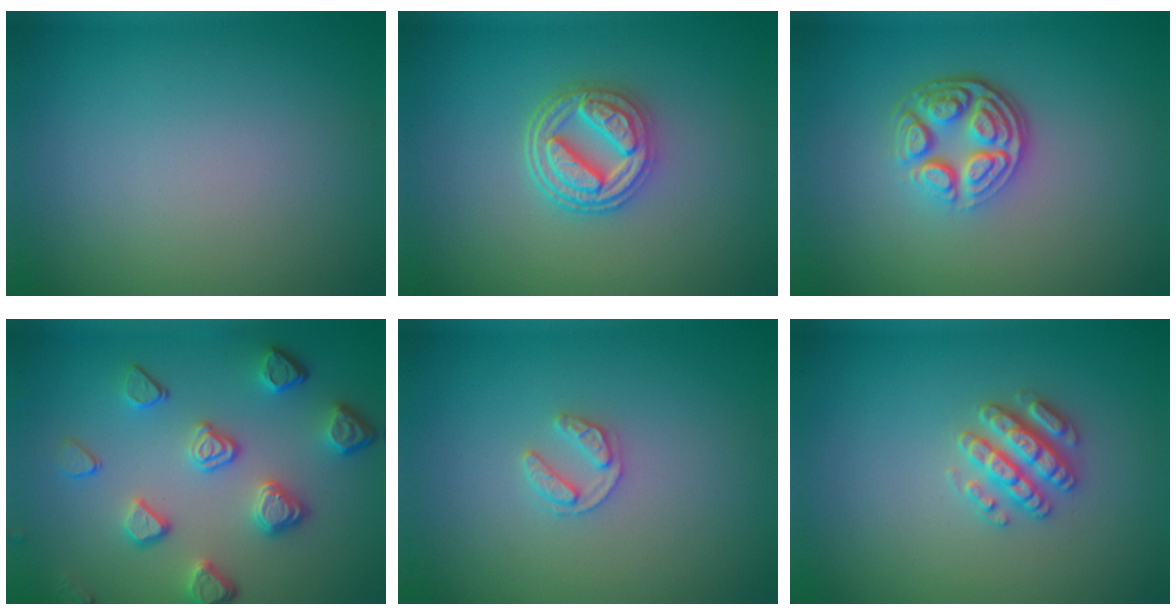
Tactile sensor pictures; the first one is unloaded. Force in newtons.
{"total": 4.6, "press": 3.7, "slide": 2.7}
{"total": 4.8, "press": 3.4, "slide": 3.4}
{"total": 4.8, "press": 3.7, "slide": 3.0}
{"total": 1.6, "press": 1.6, "slide": 0.3}
{"total": 2.9, "press": 2.8, "slide": 0.6}